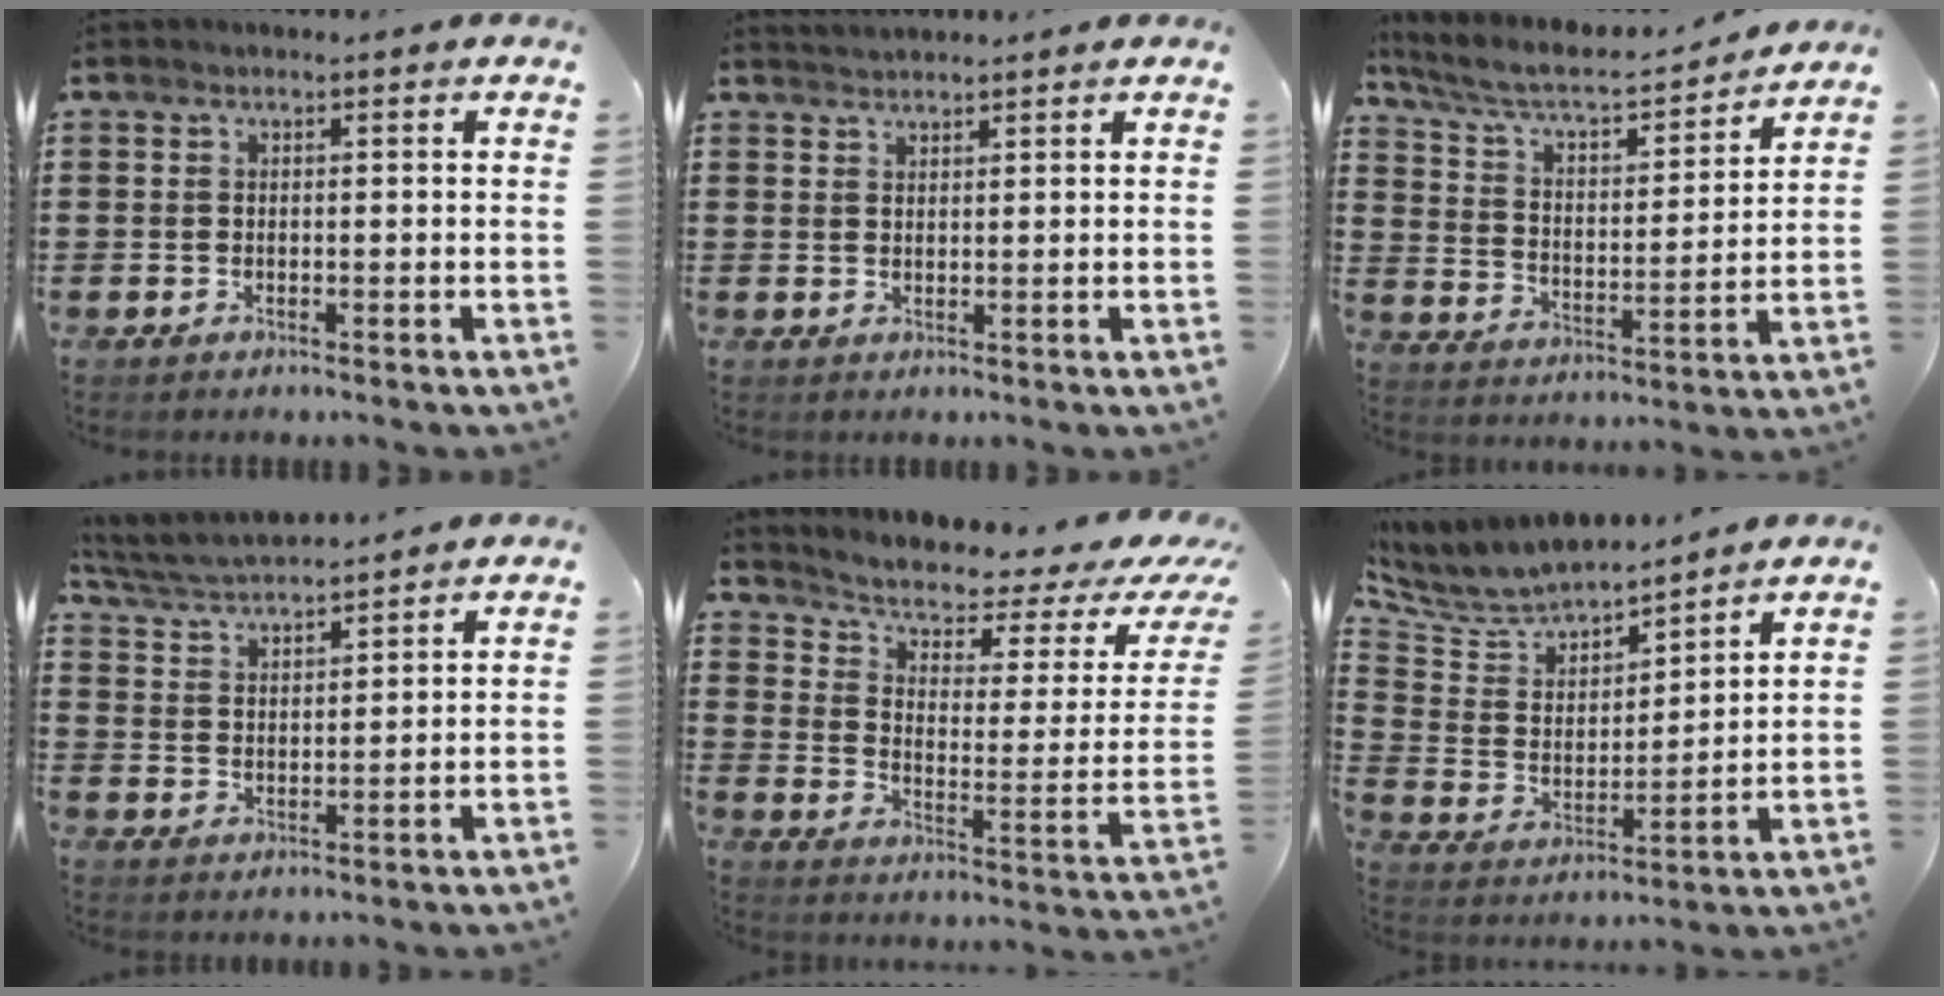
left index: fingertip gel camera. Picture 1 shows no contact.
{"total": 1.4, "force": [1.4, 0.0, 0.0], "torque": [-0.003, 0.002, 0.029]}
{"total": 5.8, "force": [4.9, 1.3, 2.9], "torque": [-0.077, -0.030, 0.075]}
{"total": 4.5, "force": [4.4, 0.1, 1.0], "torque": [-0.037, -0.021, 0.076]}
{"total": 4.1, "force": [2.7, 1.6, 2.6], "torque": [-0.067, -0.021, 0.039]}
{"total": 6.4, "force": [6.1, 1.5, 0.9], "torque": [-0.058, -0.047, 0.103]}